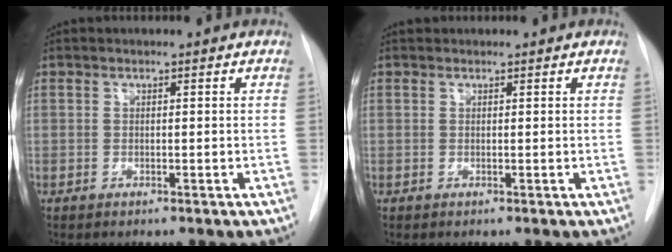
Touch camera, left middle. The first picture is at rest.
{"total": 0.7, "force": [0.7, 0.2, -0.1], "torque": [-0.007, 0.016, 0.014]}